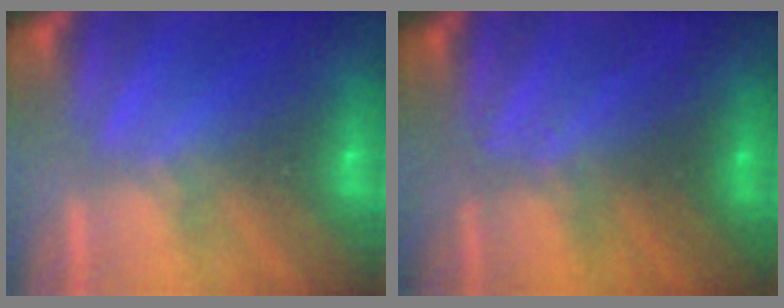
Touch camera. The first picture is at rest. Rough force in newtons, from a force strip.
{"total": 2.4}